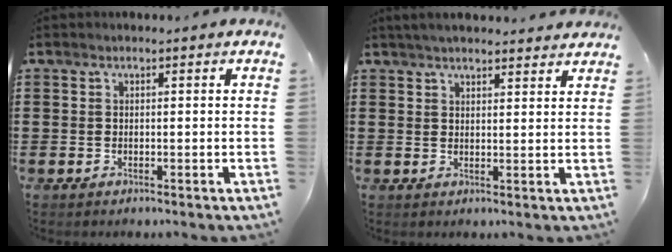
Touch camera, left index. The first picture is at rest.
{"total": 3.1, "force": [2.9, 0.3, 0.8], "torque": [-0.023, -0.002, 0.056]}